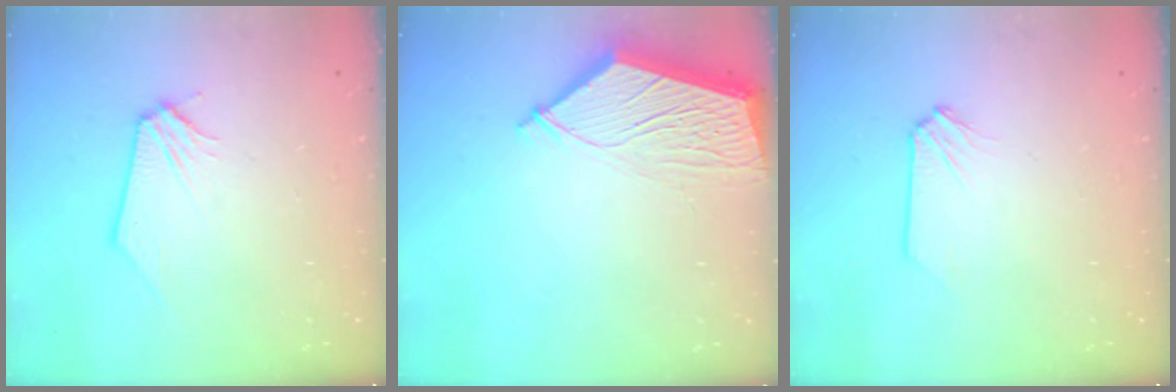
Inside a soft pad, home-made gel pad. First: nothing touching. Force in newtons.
{"total": 8.1, "press": 8.0, "slide": 1.1}
{"total": 0.0}